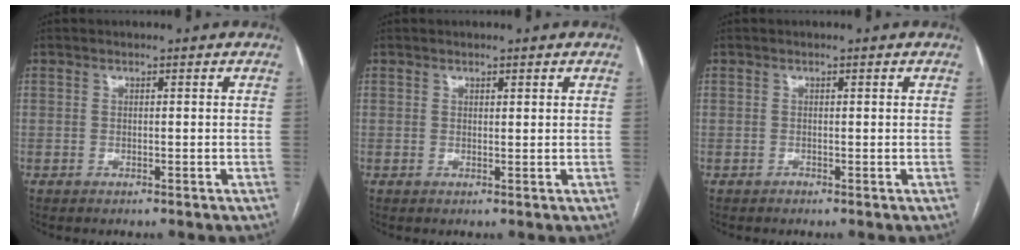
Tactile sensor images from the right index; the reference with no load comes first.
{"total": 0.8, "force": [0.6, 0.2, 0.4], "torque": [-0.009, -0.001, 0.008]}
{"total": 0.0}